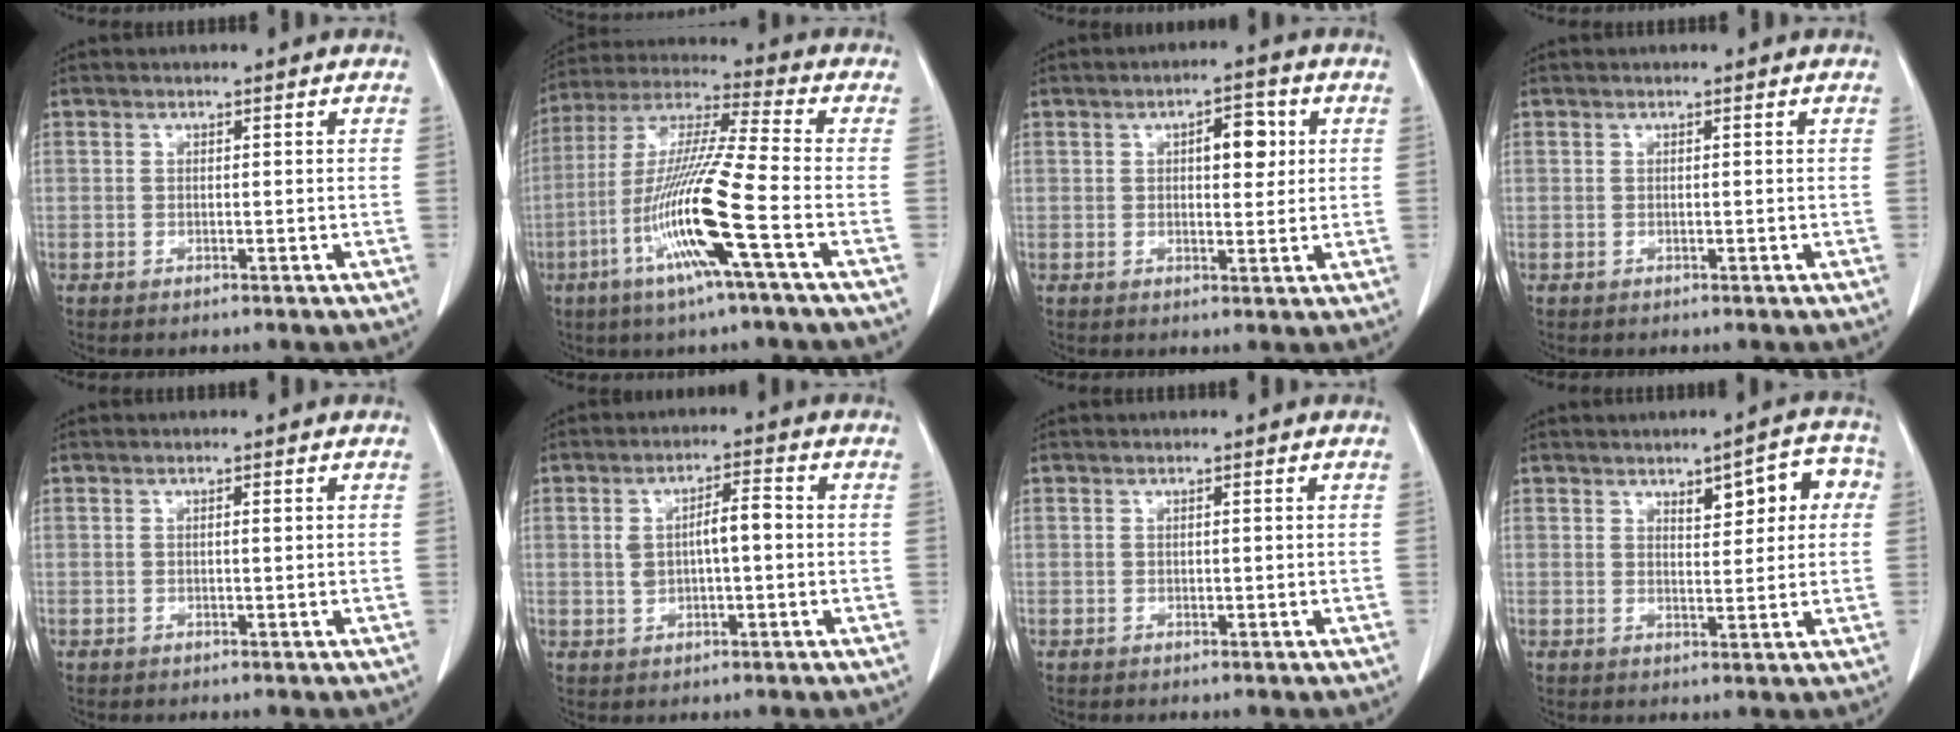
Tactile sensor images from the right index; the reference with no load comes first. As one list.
[{"total": 15.4, "force": [-5.6, -1.0, 14.3], "torque": [-0.291, -0.015, -0.113]}, {"total": 5.2, "force": [1.4, 2.2, 4.5], "torque": [-0.062, 0.008, 0.020]}, {"total": 0.0}, {"total": 0.5, "force": [0.1, 0.1, 0.5], "torque": [-0.010, 0.000, 0.001]}, {"total": 5.5, "force": [0.2, 1.9, 5.2], "torque": [-0.097, 0.020, 0.008]}, {"total": 0.0}, {"total": 6.9, "force": [2.5, 2.6, 5.9], "torque": [-0.064, 0.023, 0.031]}]